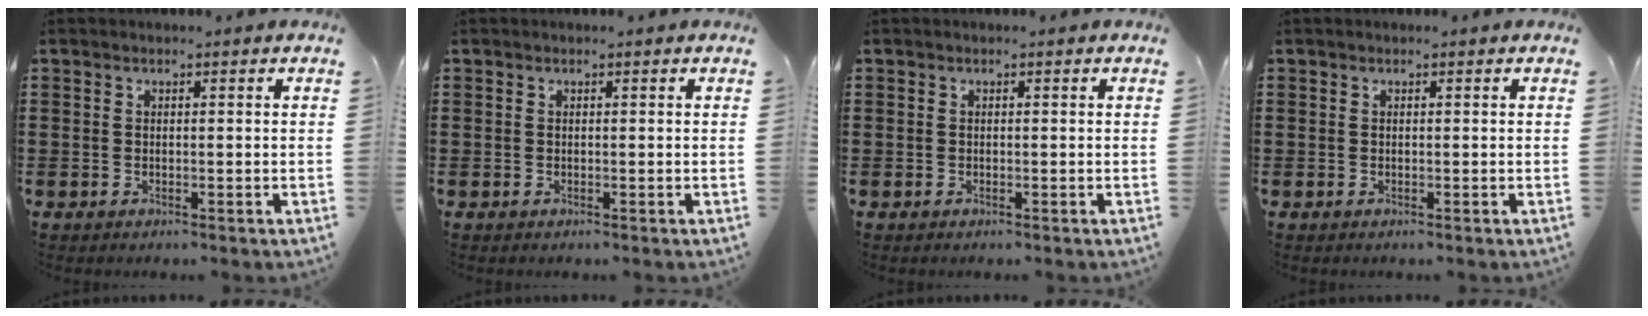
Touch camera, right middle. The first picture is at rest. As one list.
[{"total": 0.0}, {"total": 0.0}, {"total": 0.0}]